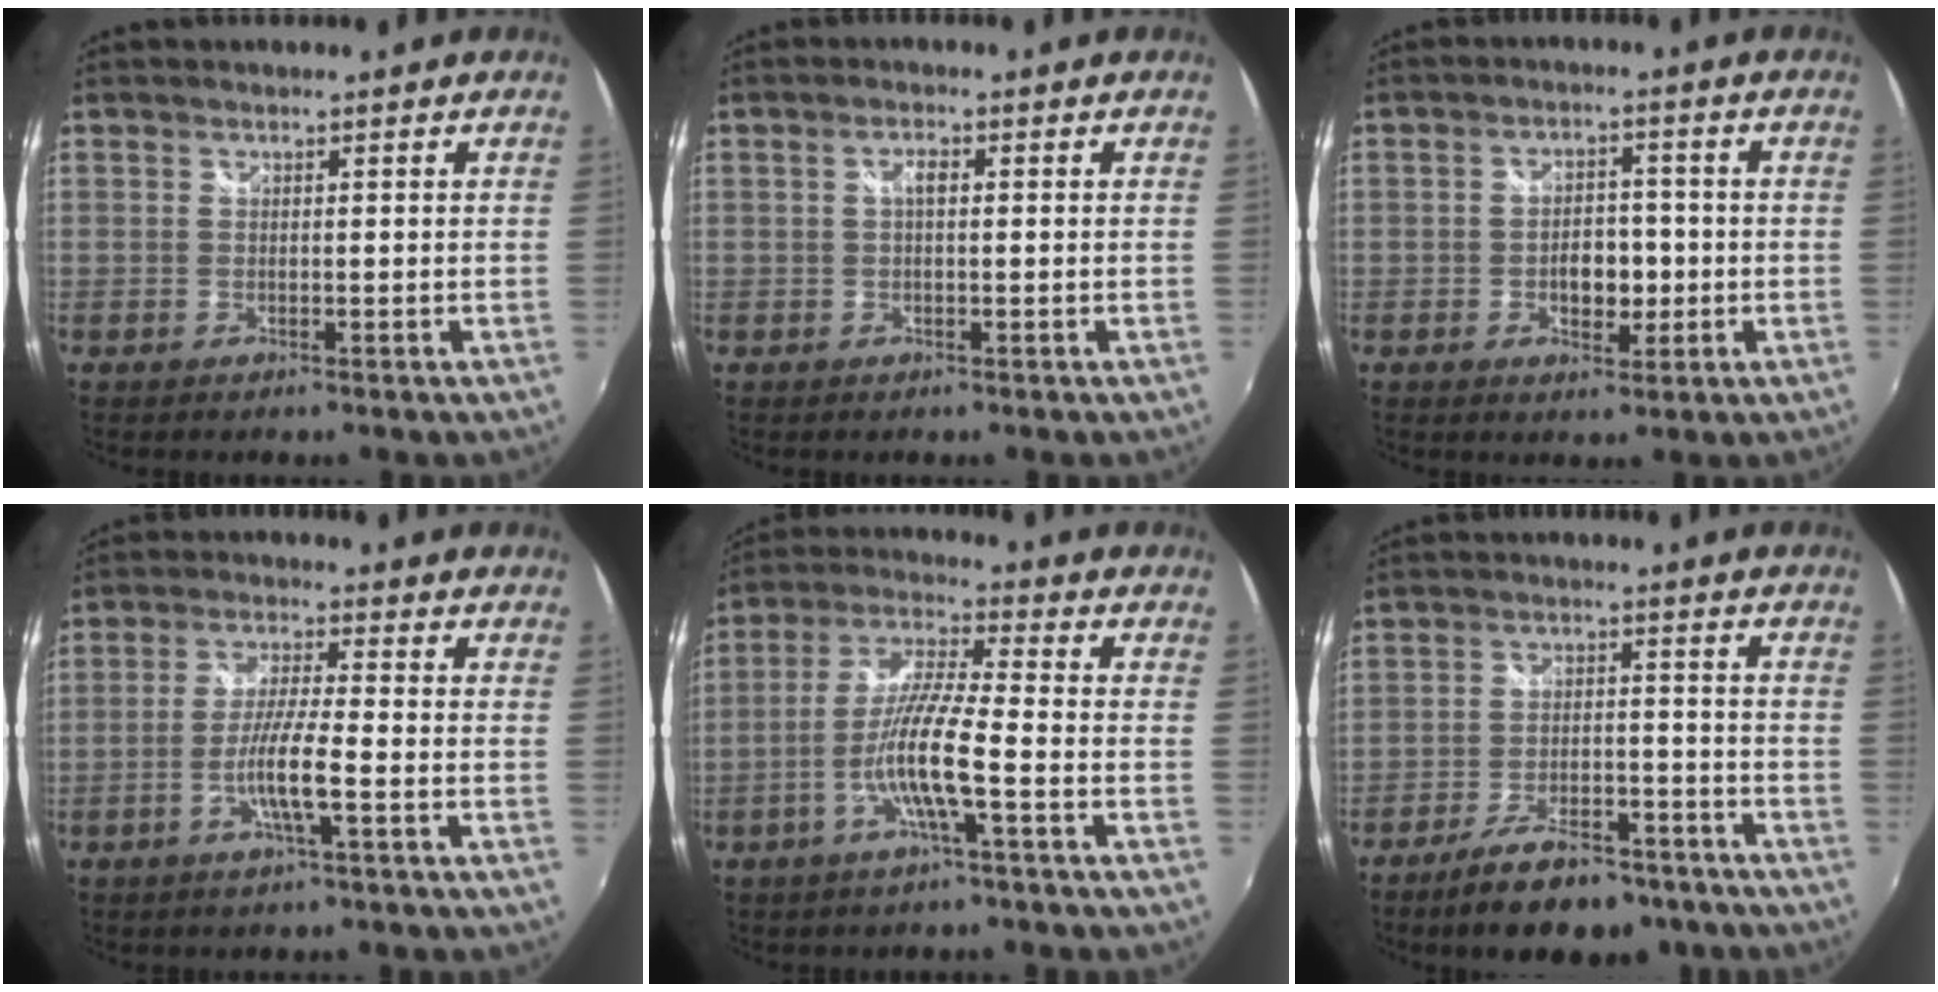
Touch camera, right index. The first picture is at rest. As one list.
[{"total": 1.9, "force": [0.2, 0.8, 1.7], "torque": [-0.032, 0.006, 0.000]}, {"total": 5.7, "force": [-1.3, 3.7, 4.2], "torque": [-0.073, 0.004, -0.016]}, {"total": 6.8, "force": [-2.7, 0.0, 6.2], "torque": [-0.124, -0.003, -0.052]}, {"total": 10.1, "force": [-3.9, 0.2, 9.3], "torque": [-0.195, 0.002, -0.077]}, {"total": 14.0, "force": [-10.8, 5.2, 7.2], "torque": [-0.139, 0.001, -0.159]}]